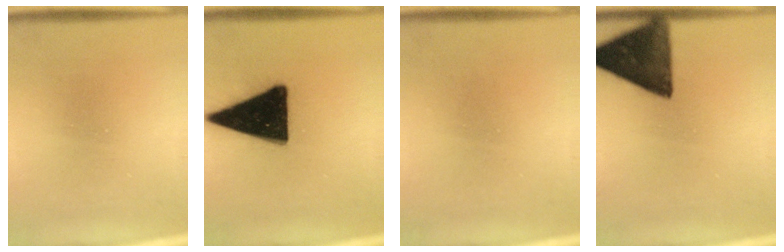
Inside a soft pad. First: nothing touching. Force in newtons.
{"total": 19.1}
{"total": 1.7}
{"total": 14.1}